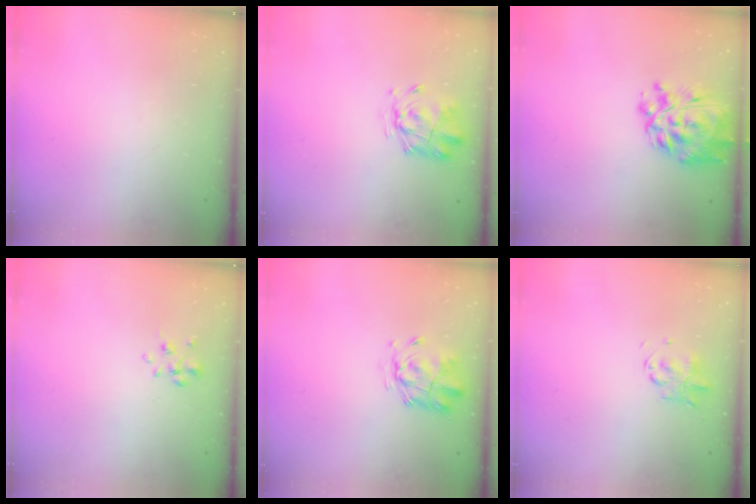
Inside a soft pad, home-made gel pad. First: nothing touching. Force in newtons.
{"total": 2.6, "press": 2.4, "slide": 0.8}
{"total": 13.9, "press": 13.1, "slide": 4.7}
{"total": 2.5, "press": 2.4, "slide": 0.9}
{"total": 2.6, "press": 2.4, "slide": 0.8}
{"total": 2.8, "press": 2.8, "slide": 0.6}